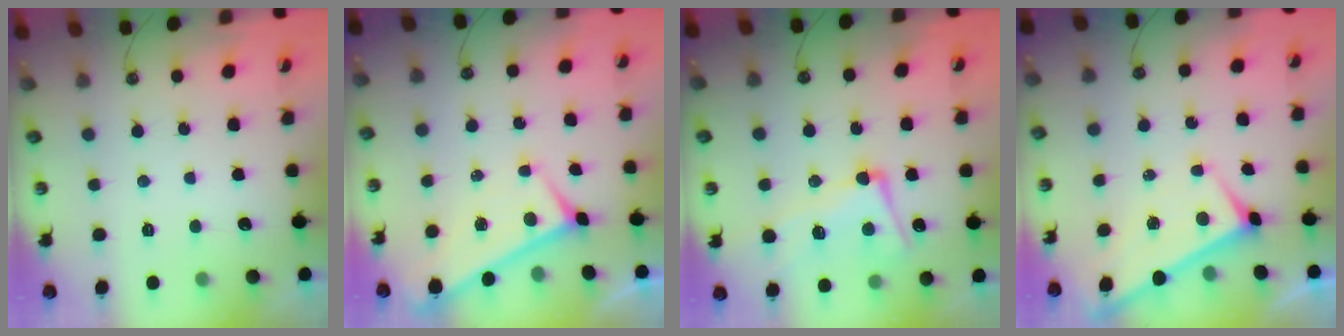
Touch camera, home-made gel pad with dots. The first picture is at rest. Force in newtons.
{"total": 0.0}
{"total": 8.1, "press": 7.8, "slide": 2.0}
{"total": 1.3, "press": 1.3, "slide": 0.5}